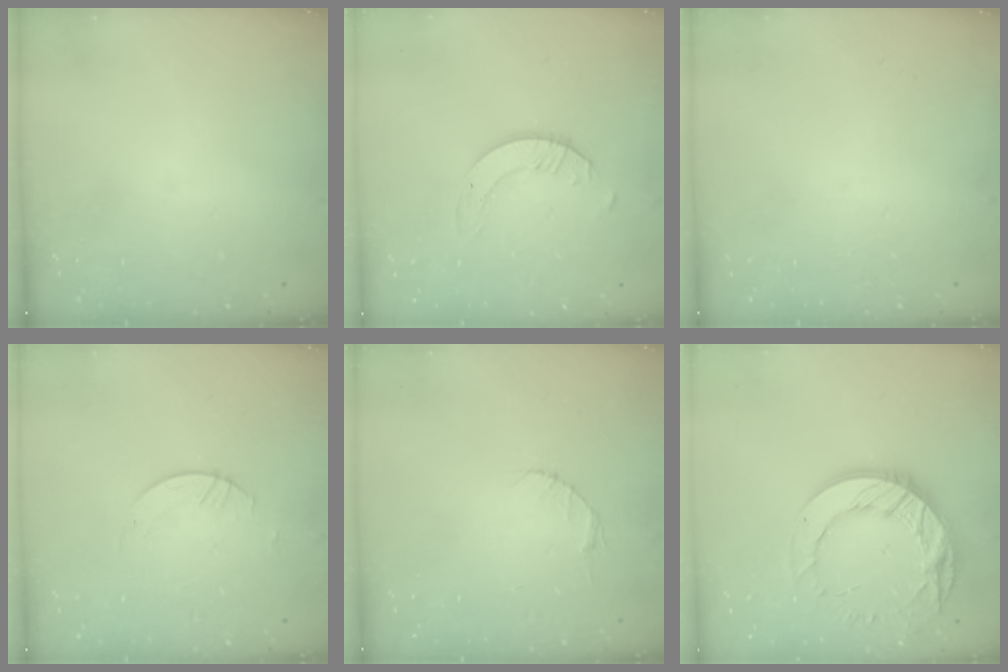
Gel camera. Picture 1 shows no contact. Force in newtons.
{"total": 2.3, "press": 2.3, "slide": 0.2}
{"total": 0.0}
{"total": 1.1, "press": 1.1, "slide": 0.1}
{"total": 2.6, "press": 2.6, "slide": 0.3}
{"total": 17.2, "press": 17.1, "slide": 1.3}